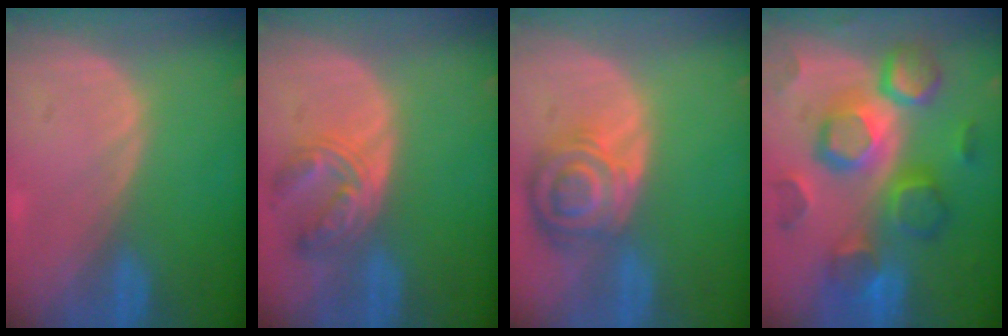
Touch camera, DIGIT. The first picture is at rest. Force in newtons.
{"total": 5.7, "press": 5.7, "slide": 0.4}
{"total": 8.4, "press": 7.4, "slide": 3.9}
{"total": 12.4, "press": 12.4, "slide": 1.0}